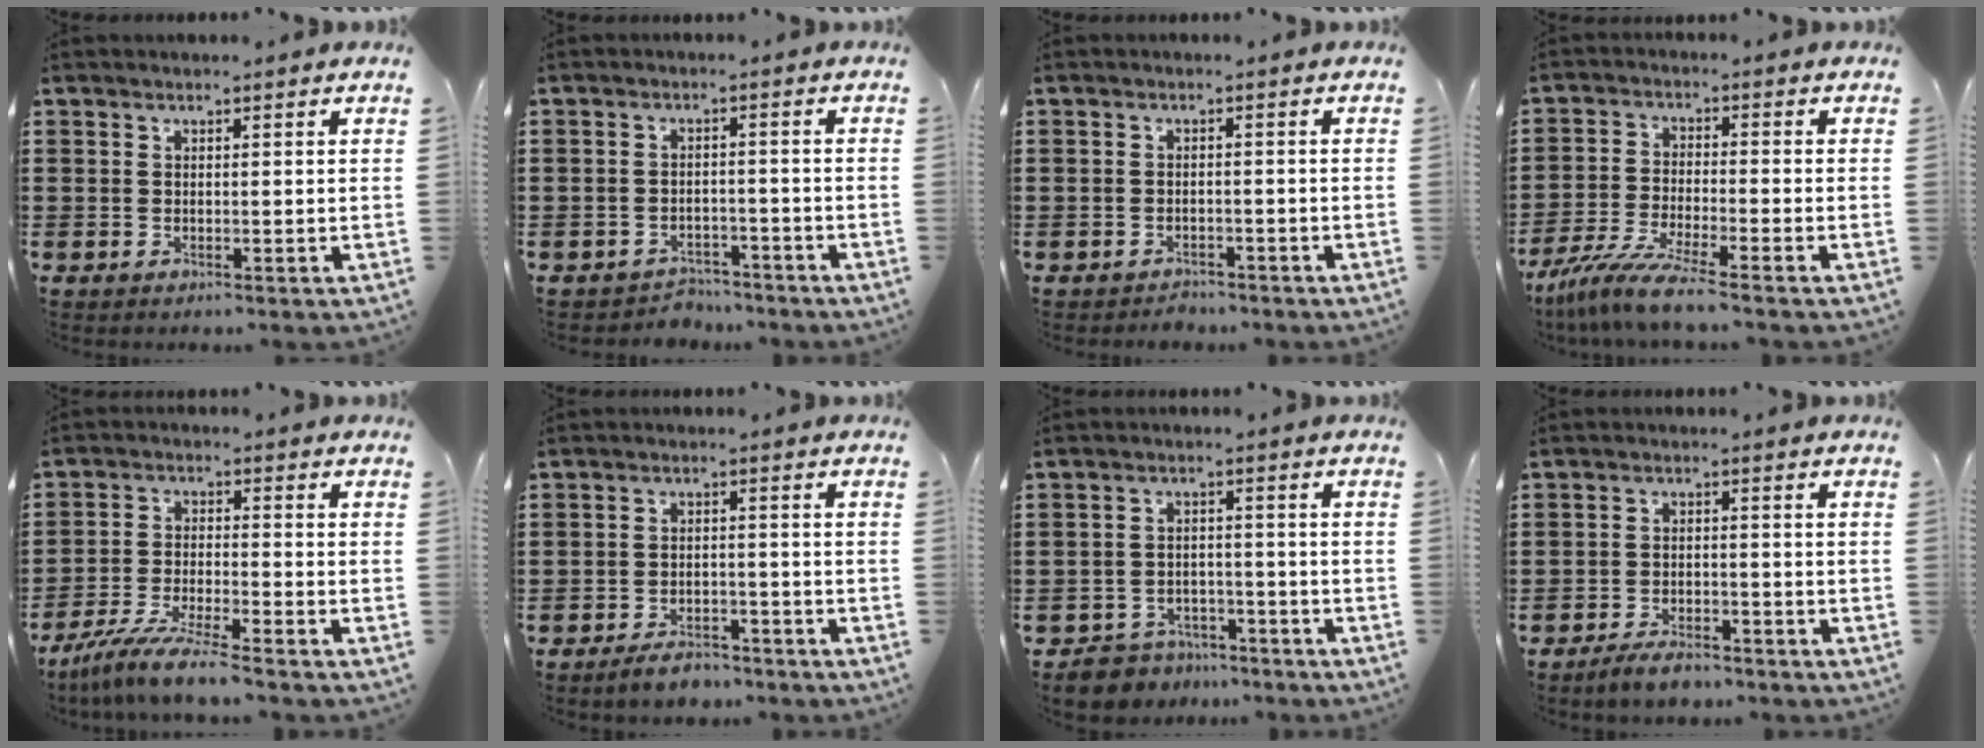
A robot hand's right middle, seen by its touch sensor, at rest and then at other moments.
{"total": 3.2, "force": [-3.1, 0.7, -0.3], "torque": [-0.003, 0.002, -0.069]}
{"total": 2.0, "force": [-1.9, 0.7, -0.2], "torque": [-0.002, 0.003, -0.044]}
{"total": 7.4, "force": [-6.4, -0.1, 3.8], "torque": [-0.088, -0.015, -0.126]}
{"total": 7.2, "force": [-6.5, -0.2, 3.2], "torque": [-0.073, -0.010, -0.127]}
{"total": 3.6, "force": [-3.3, 1.0, 1.0], "torque": [-0.026, 0.006, -0.067]}
{"total": 5.0, "force": [-4.9, 1.2, 0.0], "torque": [-0.010, 0.012, -0.102]}
{"total": 3.5, "force": [-3.2, 0.9, 1.2], "torque": [-0.028, 0.005, -0.066]}